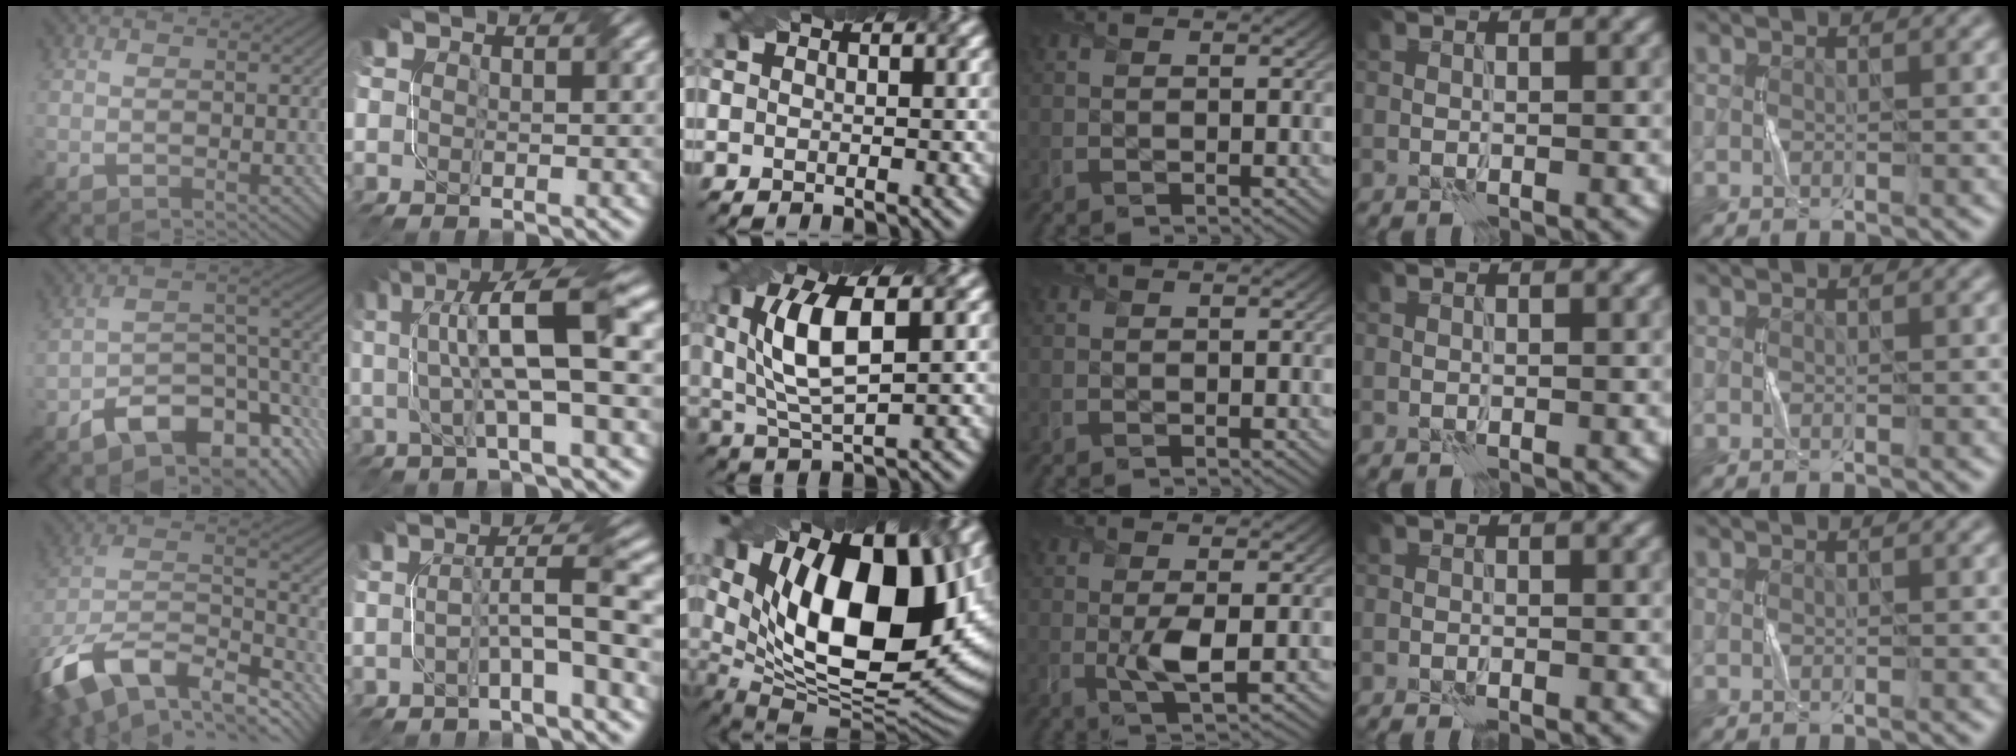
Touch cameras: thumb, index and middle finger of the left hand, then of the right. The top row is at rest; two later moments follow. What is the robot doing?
{"motion": "twist", "object": "screw"}